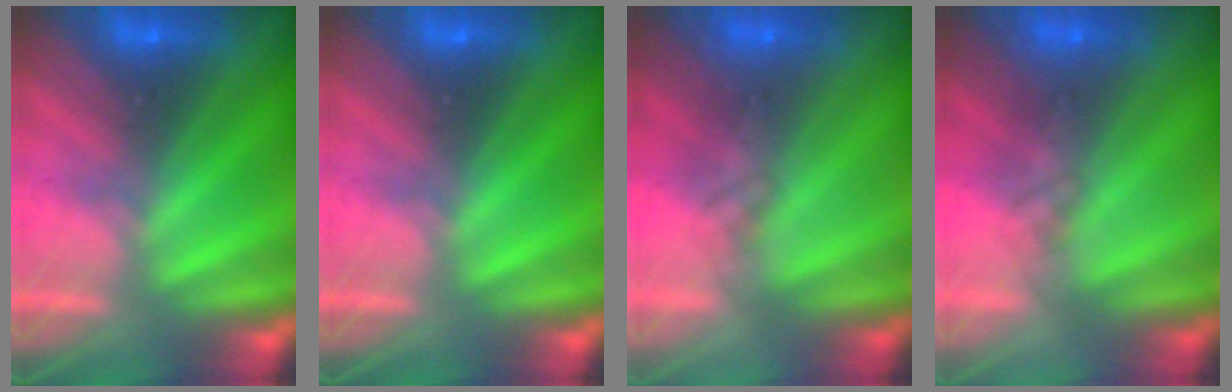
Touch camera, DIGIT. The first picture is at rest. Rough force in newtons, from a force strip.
{"total": 0.0}
{"total": 1.7}
{"total": 1.7}